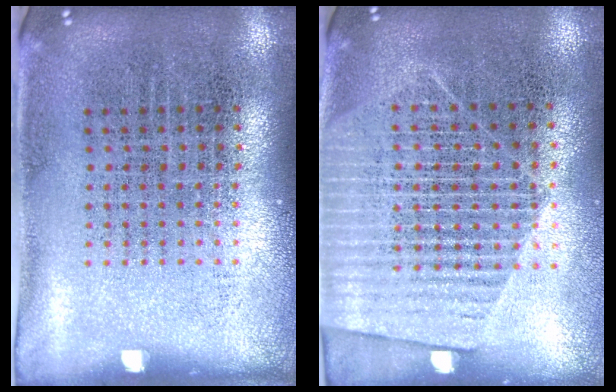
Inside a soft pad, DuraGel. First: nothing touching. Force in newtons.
{"total": 1.7, "press": 1.5, "slide": 0.8}